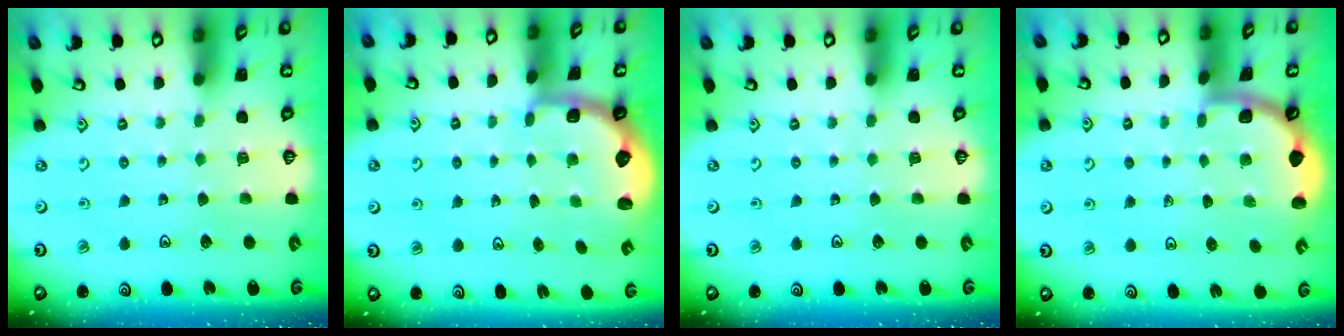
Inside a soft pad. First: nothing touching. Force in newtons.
{"total": 2.3, "press": 1.7, "slide": 1.5}
{"total": 0.0}
{"total": 1.9, "press": 1.9, "slide": 0.0}